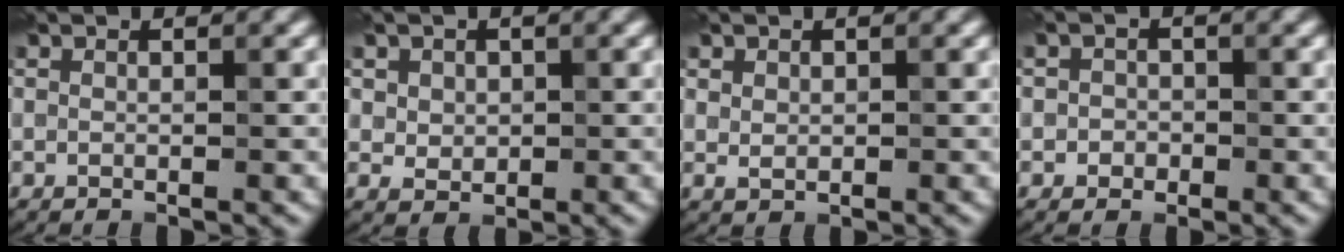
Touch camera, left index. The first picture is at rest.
{"total": 2.8, "force": [1.0, 2.3, 1.2], "torque": [-0.028, 0.001, 0.029]}
{"total": 1.2, "force": [0.5, 1.0, 0.6], "torque": [-0.008, -0.002, 0.012]}
{"total": 1.4, "force": [-0.3, 1.4, 0.3], "torque": [0.010, -0.002, -0.012]}